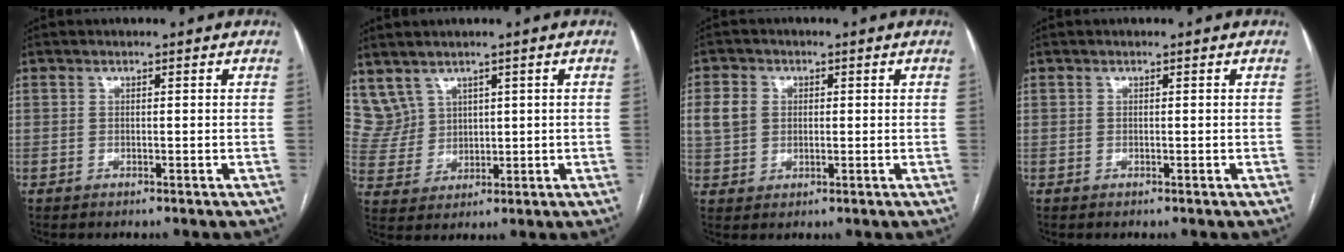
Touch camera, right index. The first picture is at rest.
{"total": 5.4, "force": [3.5, 4.1, 0.4], "torque": [-0.023, 0.021, 0.089]}
{"total": 5.0, "force": [1.0, 4.2, 2.5], "torque": [-0.058, 0.014, 0.020]}
{"total": 0.0}